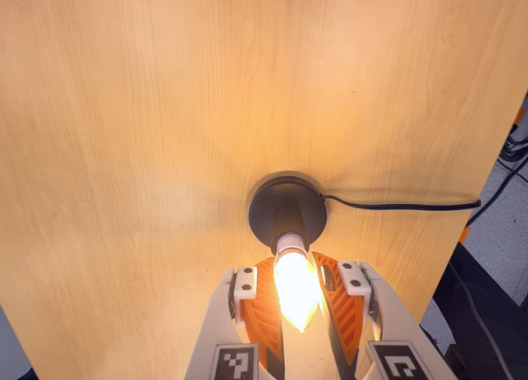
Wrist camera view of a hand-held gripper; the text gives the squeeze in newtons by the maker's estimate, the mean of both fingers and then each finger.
{"total": 14.4, "left": 13.2, "right": 15.7}